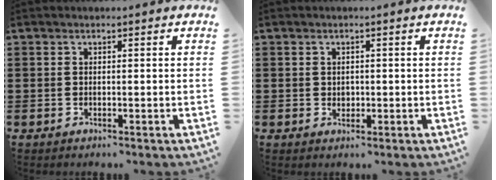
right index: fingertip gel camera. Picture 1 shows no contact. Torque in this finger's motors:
{"motor_torque": [2.14, 0.00, 0.07, 0.03]}